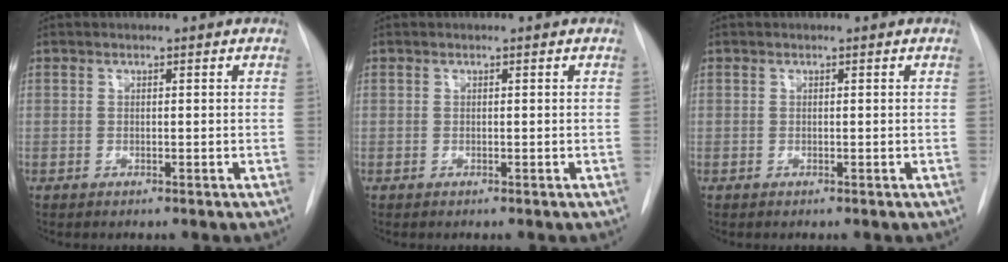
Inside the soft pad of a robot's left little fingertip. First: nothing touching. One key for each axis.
{"total": 0.0}
{"total": 0.0}